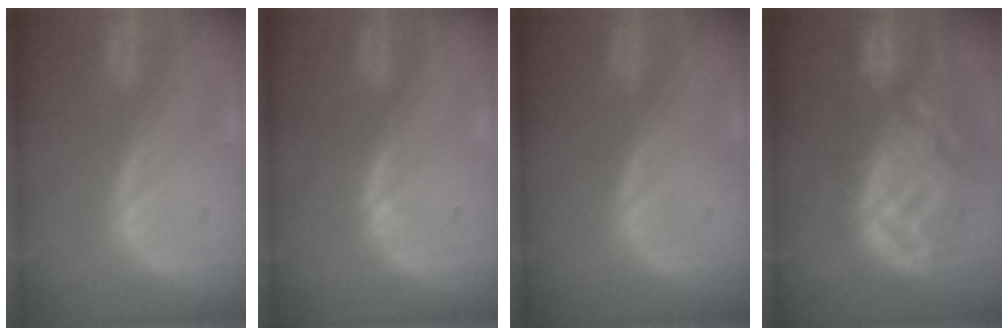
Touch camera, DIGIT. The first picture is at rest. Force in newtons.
{"total": 0.8, "press": 0.6, "slide": 0.6}
{"total": 0.0}
{"total": 12.1, "press": 10.9, "slide": 5.4}